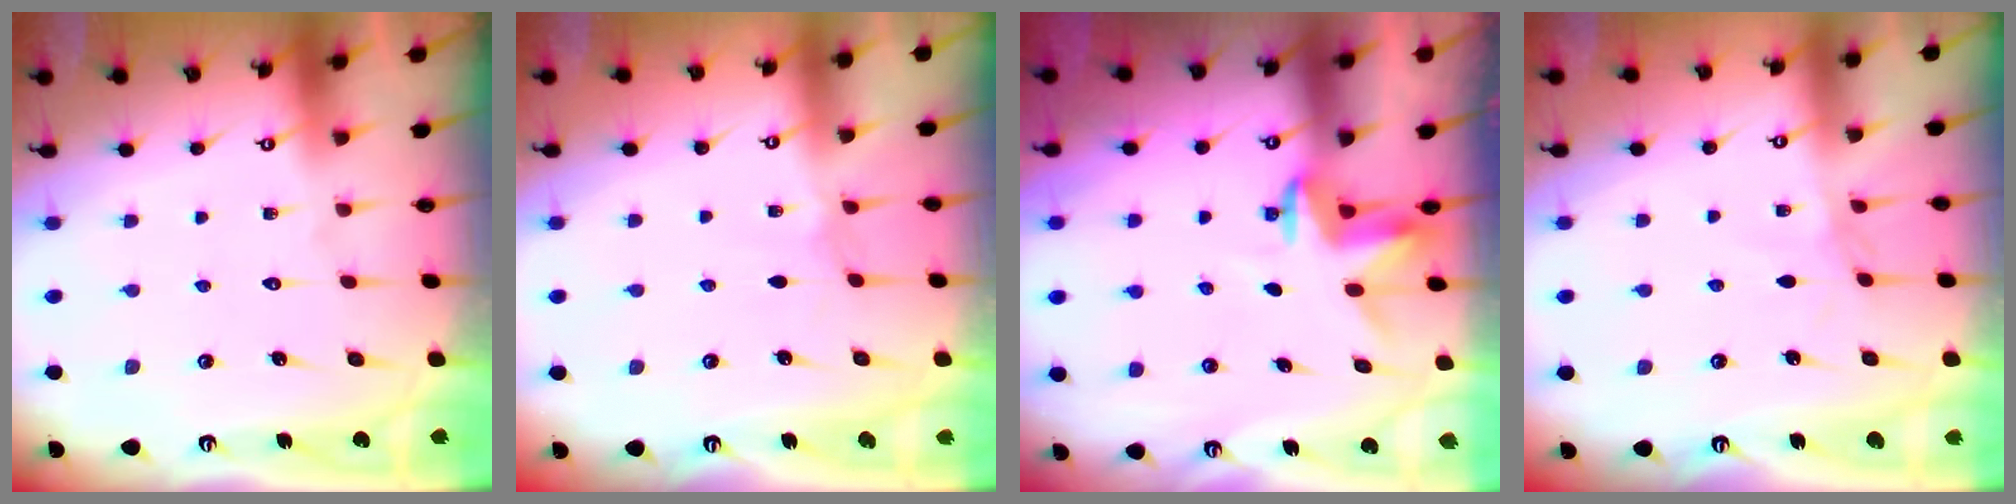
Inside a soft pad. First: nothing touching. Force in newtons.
{"total": 0.7, "press": 0.6, "slide": 0.3}
{"total": 3.5, "press": 3.5, "slide": 0.3}
{"total": 1.8, "press": 1.8, "slide": 0.3}